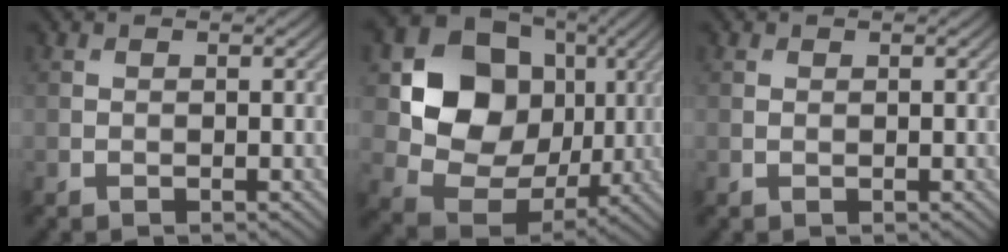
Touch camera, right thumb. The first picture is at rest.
{"total": 14.1, "force": [2.5, 11.6, 7.6], "torque": [-0.149, -0.009, 0.035]}
{"total": 0.0}